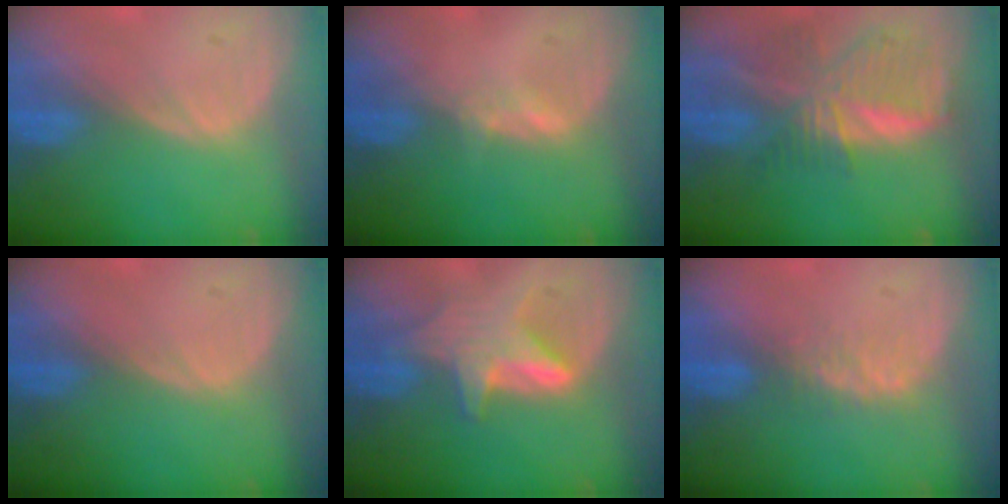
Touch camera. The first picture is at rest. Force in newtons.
{"total": 1.1, "press": 1.1, "slide": 0.3}
{"total": 9.1, "press": 8.0, "slide": 4.5}
{"total": 0.0}
{"total": 6.0, "press": 6.0, "slide": 0.6}
{"total": 2.8, "press": 2.4, "slide": 1.5}